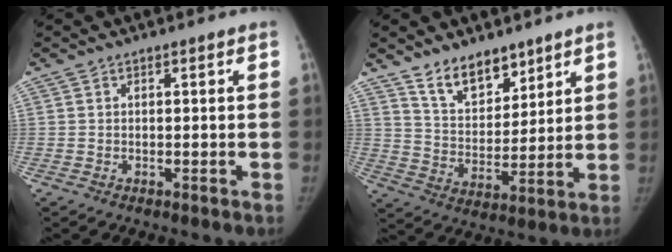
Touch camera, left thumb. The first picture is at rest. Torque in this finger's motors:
{"motor_torque": [0.12, 0.18, 0.97, -0.90, -0.03]}